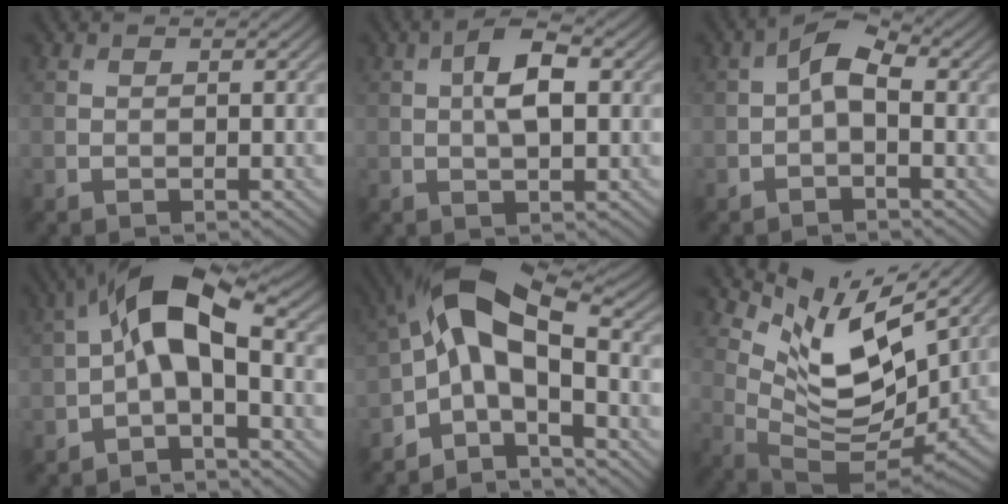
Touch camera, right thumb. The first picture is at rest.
{"total": 5.1, "force": [0.7, 2.2, 4.6], "torque": [-0.084, 0.007, 0.009]}
{"total": 3.1, "force": [-0.4, 1.7, 2.6], "torque": [-0.051, 0.009, -0.014]}
{"total": 8.5, "force": [-0.2, 3.8, 7.6], "torque": [-0.144, 0.026, -0.017]}
{"total": 11.0, "force": [-1.7, 4.8, 9.8], "torque": [-0.189, 0.025, -0.053]}
{"total": 11.9, "force": [6.8, 4.7, 8.5], "torque": [-0.182, -0.007, 0.139]}